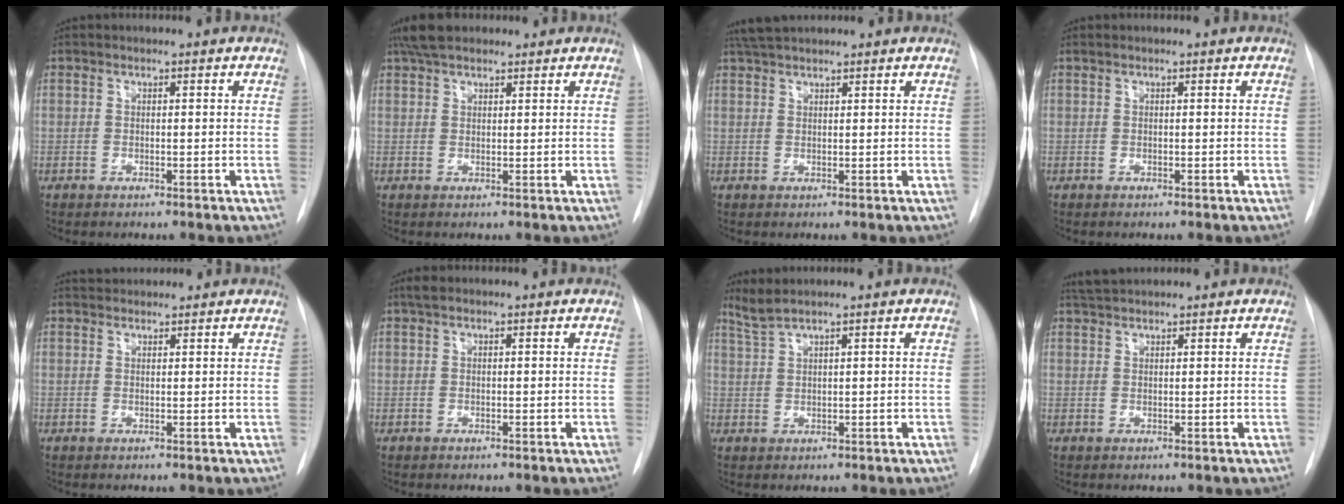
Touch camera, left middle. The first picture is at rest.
{"total": 5.7, "force": [4.6, 2.2, 2.5], "torque": [-0.046, 0.028, 0.083]}
{"total": 4.3, "force": [3.9, 0.7, 1.7], "torque": [-0.031, 0.030, 0.072]}
{"total": 0.0}
{"total": 3.2, "force": [3.0, 0.8, 0.4], "torque": [-0.004, 0.030, 0.049]}
{"total": 1.3, "force": [0.9, 0.5, 0.8], "torque": [-0.016, 0.016, 0.016]}
{"total": 2.5, "force": [2.2, -0.5, 1.2], "torque": [-0.033, 0.011, 0.051]}
{"total": 3.1, "force": [2.9, 0.2, 0.9], "torque": [-0.019, 0.021, 0.056]}